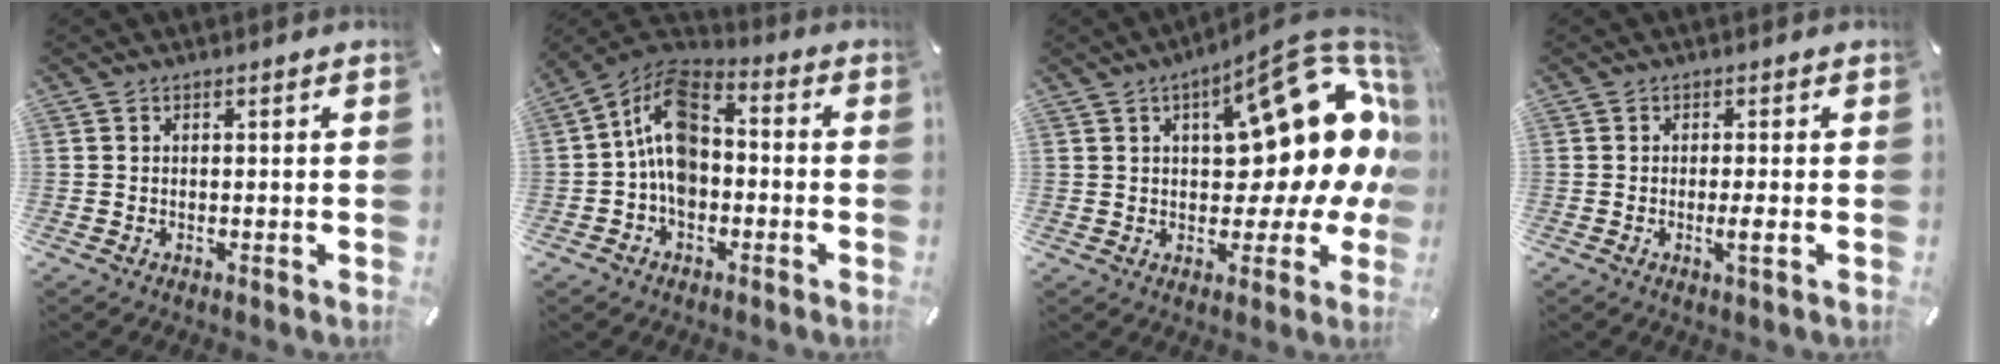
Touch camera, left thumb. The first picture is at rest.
{"total": 11.2, "force": [-1.4, 7.9, 7.9], "torque": [-0.157, 0.010, -0.026]}
{"total": 20.6, "force": [6.9, 9.4, 17.0], "torque": [-0.209, -0.052, 0.109]}
{"total": 2.8, "force": [-0.6, 0.3, 2.7], "torque": [-0.044, -0.005, -0.011]}